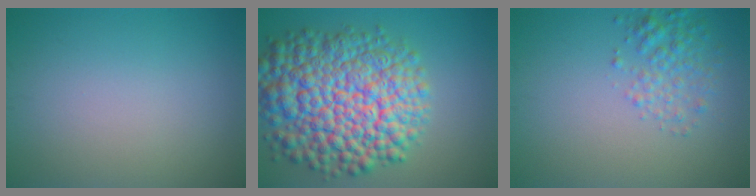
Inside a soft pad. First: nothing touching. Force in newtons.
{"total": 13.4, "press": 13.4, "slide": 0.4}
{"total": 2.6, "press": 2.6, "slide": 0.1}